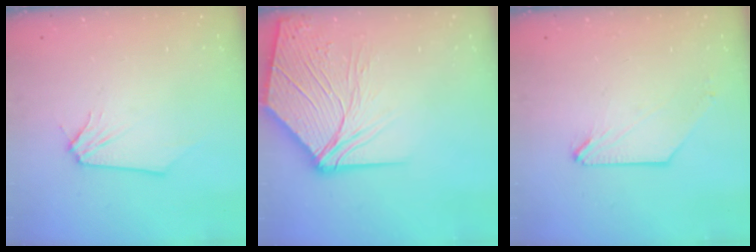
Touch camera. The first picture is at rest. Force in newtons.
{"total": 15.4, "press": 15.2, "slide": 2.5}
{"total": 0.0}